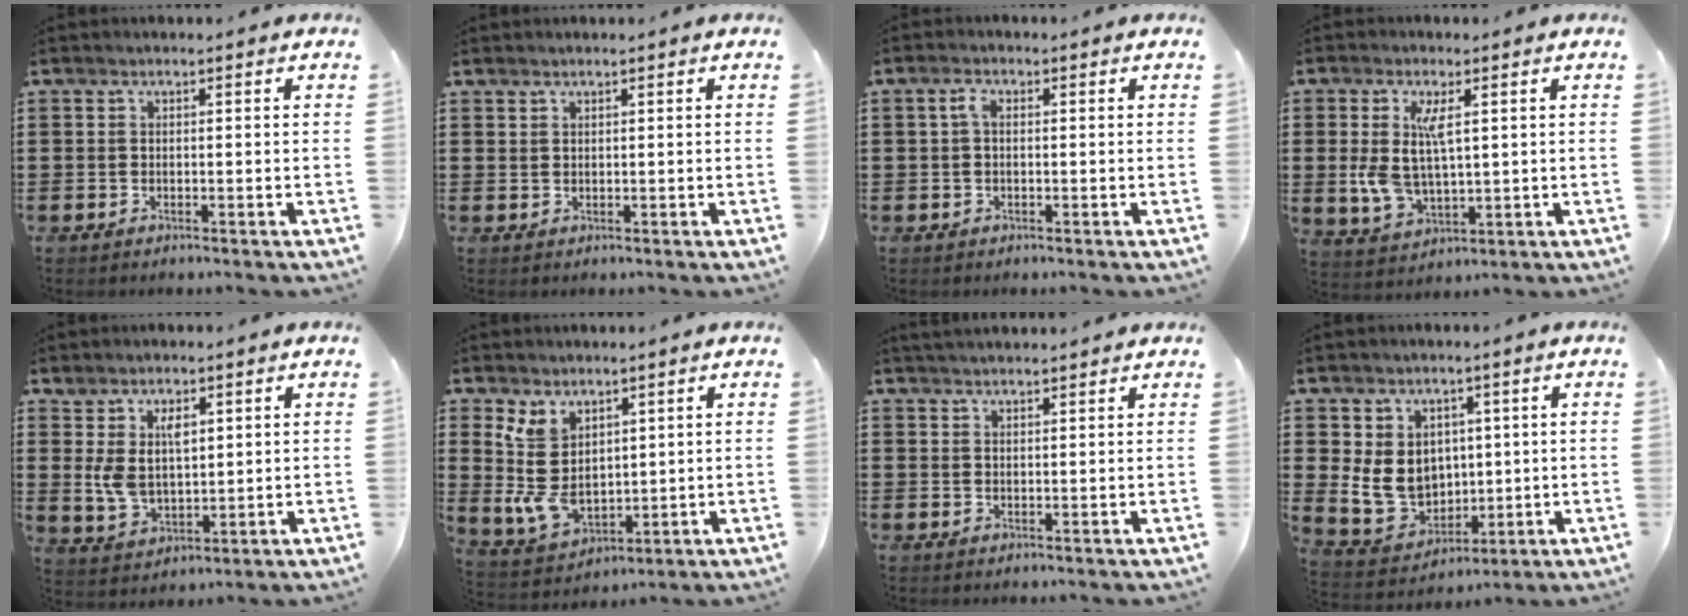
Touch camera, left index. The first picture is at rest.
{"total": 0.7, "force": [0.6, 0.3, 0.2], "torque": [-0.005, 0.001, 0.013]}
{"total": 2.2, "force": [0.1, 1.0, 1.9], "torque": [-0.048, 0.003, -0.002]}
{"total": 7.7, "force": [1.5, 4.0, 6.4], "torque": [-0.150, 0.003, 0.021]}
{"total": 6.0, "force": [2.0, 3.5, 4.4], "torque": [-0.093, 0.004, 0.034]}
{"total": 8.5, "force": [2.7, 5.9, 5.5], "torque": [-0.140, -0.004, 0.052]}
{"total": 1.8, "force": [1.8, 0.1, 0.4], "torque": [-0.011, 0.003, 0.035]}
{"total": 8.7, "force": [0.6, 7.6, 4.2], "torque": [-0.111, 0.006, 0.014]}